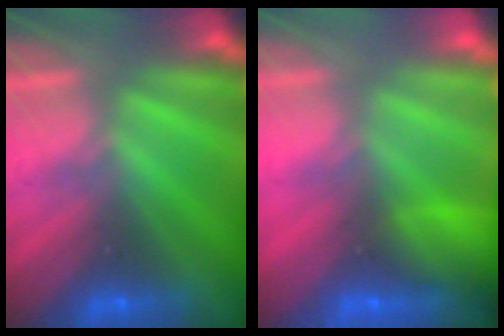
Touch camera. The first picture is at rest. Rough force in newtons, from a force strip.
{"total": 7.8}